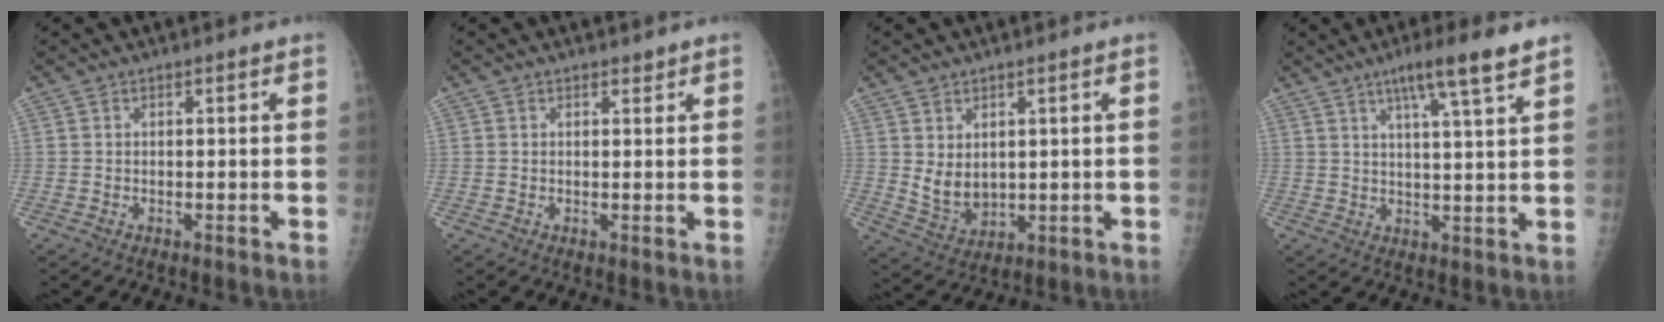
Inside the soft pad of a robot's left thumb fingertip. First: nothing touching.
{"total": 0.8, "force": [0.7, 0.4, 0.2], "torque": [0.003, -0.005, 0.008]}
{"total": 5.5, "force": [1.4, 3.8, 3.8], "torque": [-0.053, -0.021, 0.044]}
{"total": 8.5, "force": [5.4, 0.1, 6.6], "torque": [-0.107, -0.021, 0.084]}